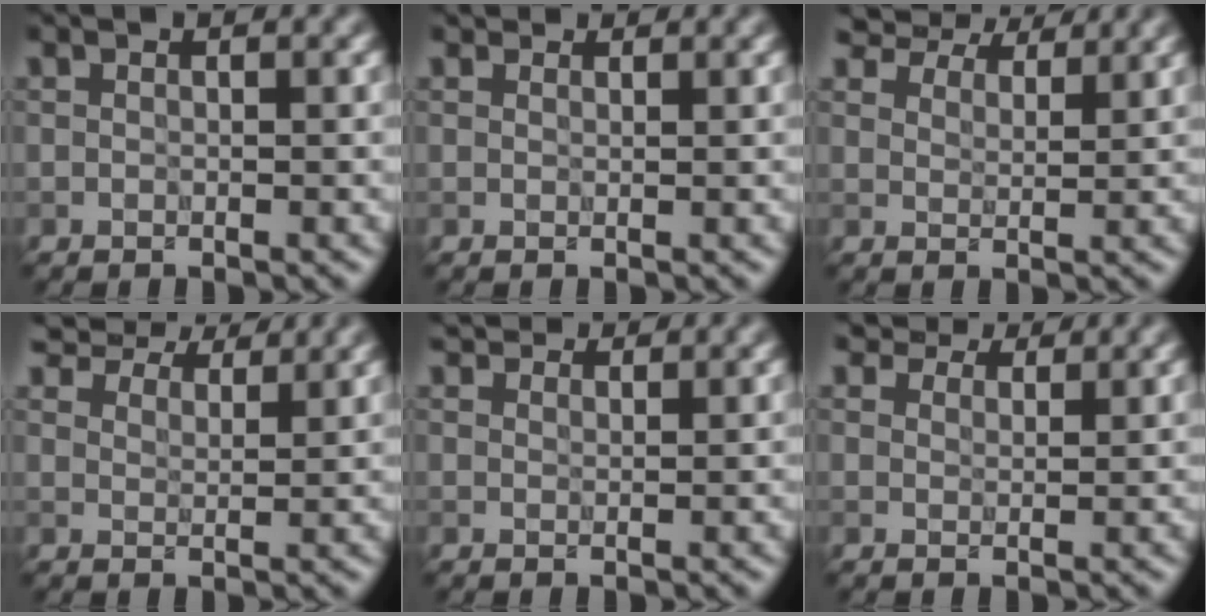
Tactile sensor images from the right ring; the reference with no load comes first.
{"total": 1.6, "force": [1.4, 0.6, 0.3], "torque": [-0.011, -0.003, 0.012]}
{"total": 9.0, "force": [7.8, 2.9, 3.3], "torque": [-0.078, 0.002, 0.124]}
{"total": 8.9, "force": [7.9, 2.6, 3.1], "torque": [-0.075, 0.003, 0.124]}
{"total": 3.9, "force": [3.5, 1.2, 1.2], "torque": [-0.027, -0.001, 0.057]}
{"total": 4.8, "force": [4.3, 1.8, 1.3], "torque": [-0.039, -0.011, 0.078]}